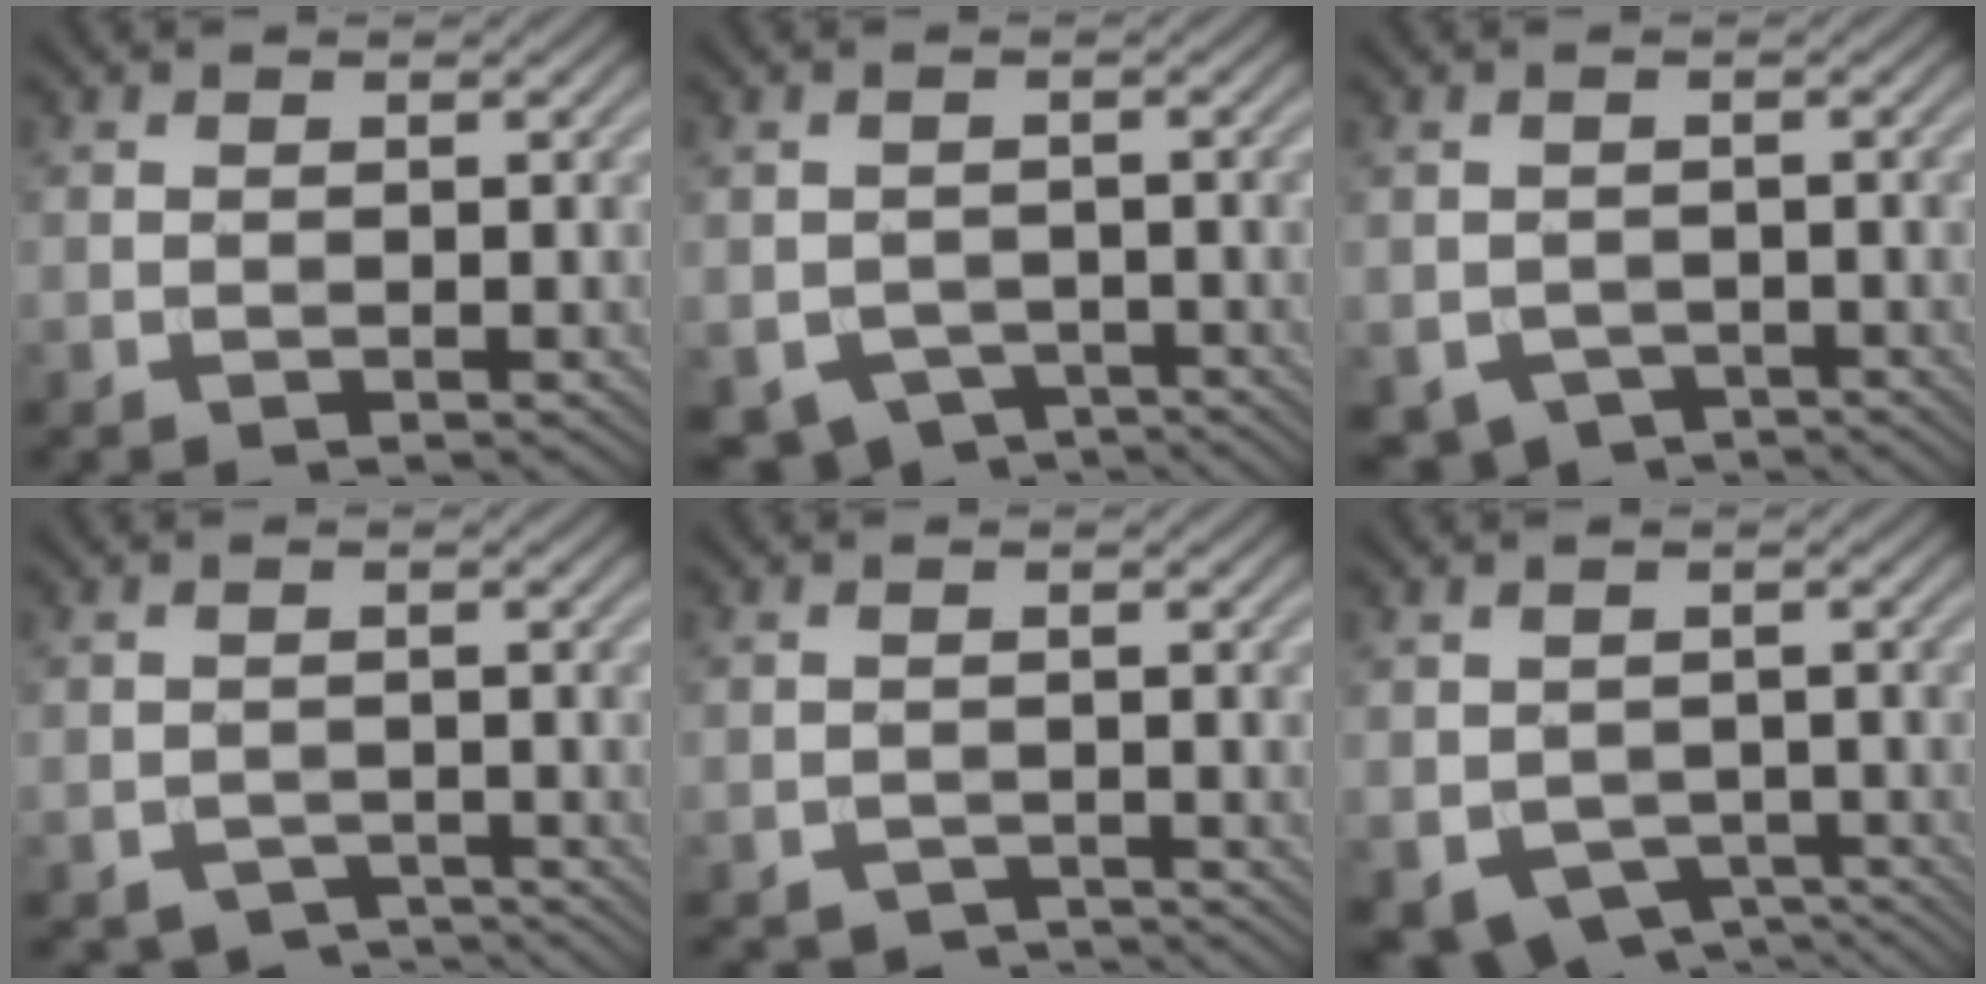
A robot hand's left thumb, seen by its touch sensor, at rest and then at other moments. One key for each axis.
{"total": 4.5, "fx": -2.9, "fy": 3.0, "fz": 1.5, "tx": -0.030, "ty": -0.016, "tz": -0.049}
{"total": 3.1, "fx": -2.0, "fy": 2.2, "fz": 0.8, "tx": -0.021, "ty": -0.012, "tz": -0.035}
{"total": 2.9, "fx": -2.6, "fy": 1.1, "fz": 0.6, "tx": -0.006, "ty": -0.003, "tz": -0.045}
{"total": 2.4, "fx": -2.3, "fy": 0.6, "fz": 0.3, "tx": 0.000, "ty": 0.002, "tz": -0.041}
{"total": 5.6, "fx": -3.0, "fy": 3.9, "fz": 2.6, "tx": -0.050, "ty": -0.025, "tz": -0.043}